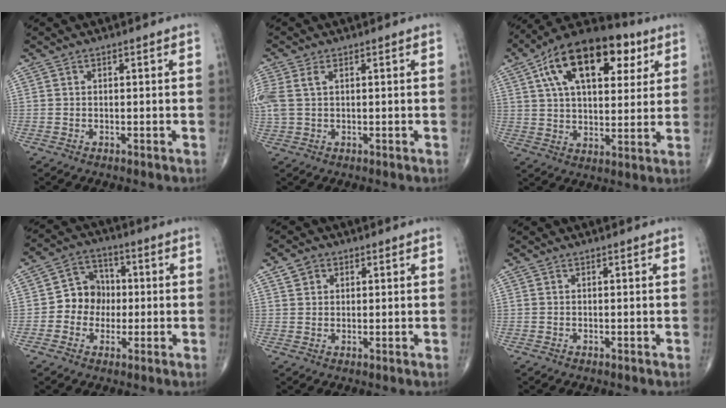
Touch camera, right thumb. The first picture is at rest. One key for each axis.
{"total": 5.4, "fx": 1.4, "fy": 3.1, "fz": 4.2, "tx": -0.132, "ty": 0.021, "tz": 0.036}
{"total": 21.8, "fx": 8.8, "fy": 11.6, "fz": 16.2, "tx": -0.243, "ty": 0.003, "tz": 0.141}
{"total": 8.1, "fx": -0.7, "fy": 7.1, "fz": 3.7, "tx": -0.023, "ty": 0.026, "tz": -0.026}
{"total": 3.2, "fx": 1.5, "fy": 2.6, "fz": 1.2, "tx": -0.010, "ty": -0.002, "tz": 0.024}
{"total": 0.0}